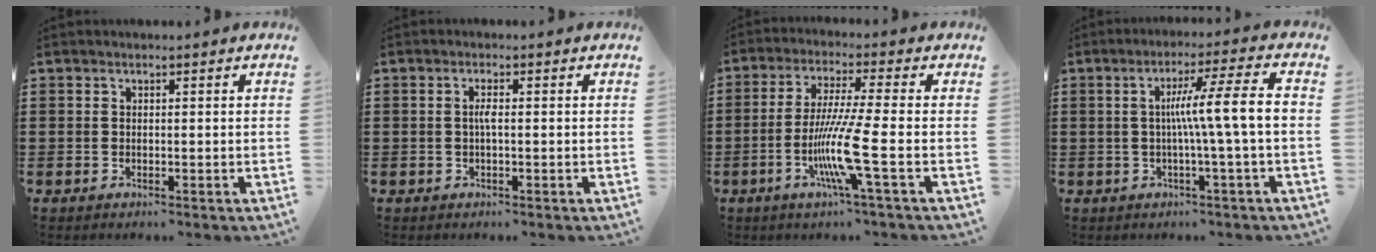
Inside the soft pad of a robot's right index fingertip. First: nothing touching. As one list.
[{"total": 1.8, "force": [-0.1, 0.3, 1.8], "torque": [-0.036, 0.000, -0.003]}, {"total": 10.1, "force": [-3.1, -0.2, 9.6], "torque": [-0.197, -0.021, -0.064]}, {"total": 8.4, "force": [-0.3, -0.8, 8.4], "torque": [-0.151, -0.001, -0.017]}]